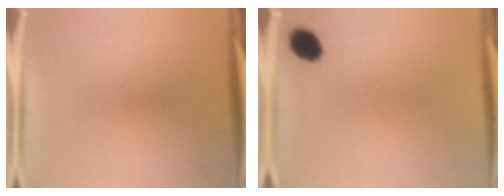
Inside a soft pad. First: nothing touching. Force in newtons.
{"total": 4.8}